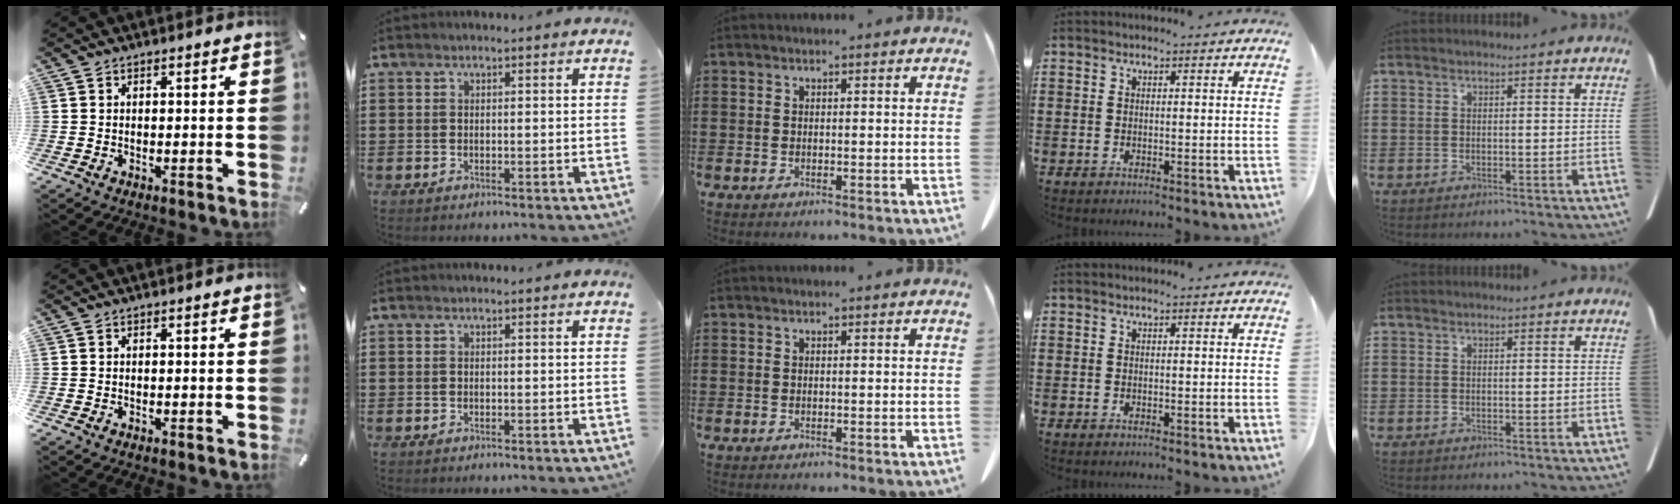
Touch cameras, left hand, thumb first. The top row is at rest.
{}